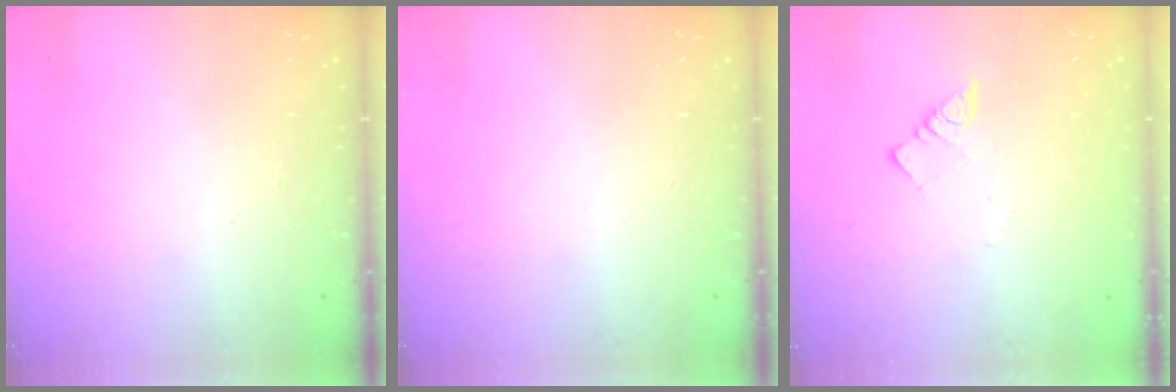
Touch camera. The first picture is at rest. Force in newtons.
{"total": 0.0}
{"total": 1.9, "press": 1.9, "slide": 0.1}